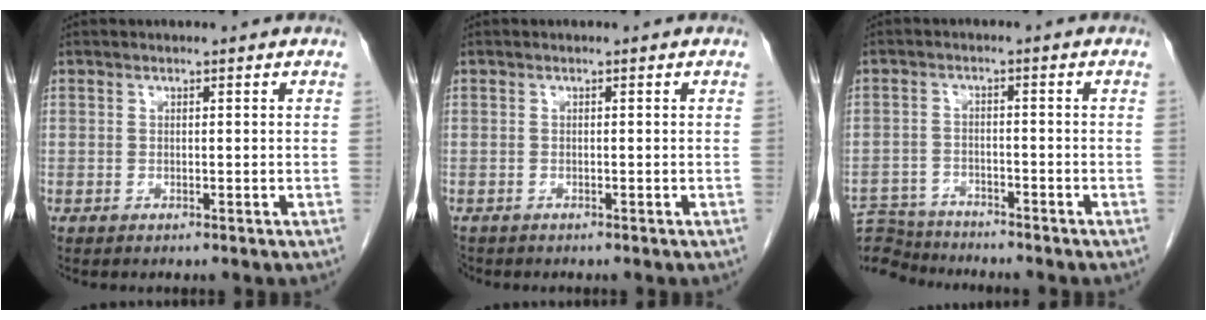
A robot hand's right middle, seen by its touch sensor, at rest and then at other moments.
{"total": 1.2, "force": [-1.0, 0.6, 0.2], "torque": [-0.011, -0.002, -0.017]}
{"total": 8.3, "force": [-8.2, 1.3, 0.5], "torque": [-0.010, 0.005, -0.144]}